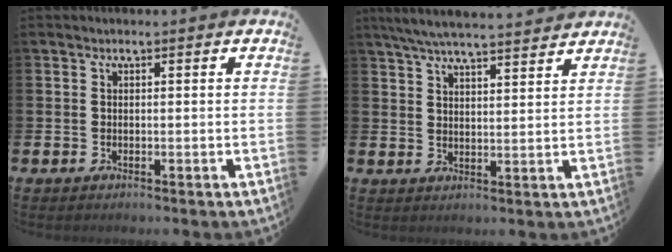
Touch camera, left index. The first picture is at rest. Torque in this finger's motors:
{"motor_torque": [1.04, -1.09, 0.35, 0.10]}